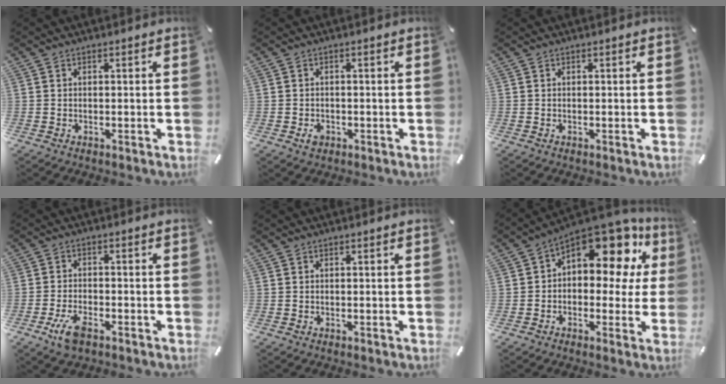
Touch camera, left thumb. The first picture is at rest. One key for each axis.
{"total": 2.1, "fx": -0.7, "fy": 1.6, "fz": 1.1, "tx": -0.021, "ty": 0.004, "tz": -0.013}
{"total": 0.0}
{"total": 5.6, "fx": -3.1, "fy": 2.4, "fz": 4.0, "tx": -0.094, "ty": 0.005, "tz": -0.061}
{"total": 0.0}
{"total": 14.2, "fx": 8.3, "fy": 7.3, "fz": 9.0, "tx": -0.127, "ty": -0.075, "tz": 0.142}